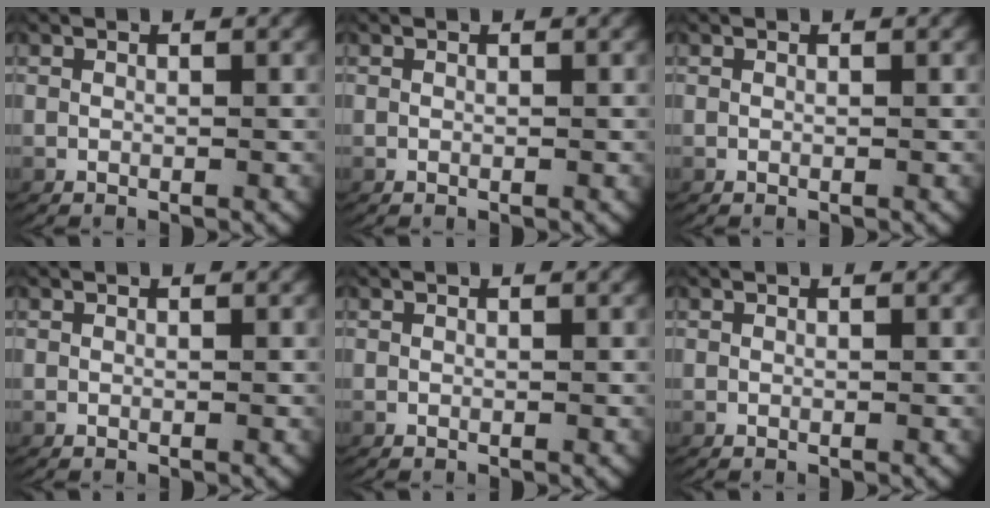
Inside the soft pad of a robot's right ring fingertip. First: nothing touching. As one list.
[{"total": 0.0}, {"total": 0.0}, {"total": 0.0}, {"total": 0.0}, {"total": 0.0}]